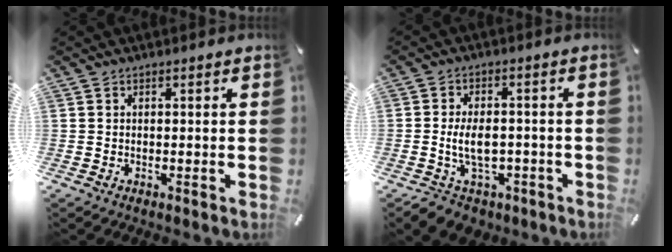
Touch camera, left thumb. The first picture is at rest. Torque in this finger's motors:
{"motor_torque": [0.17, 0.47, 0.16, 0.13, 0.04]}